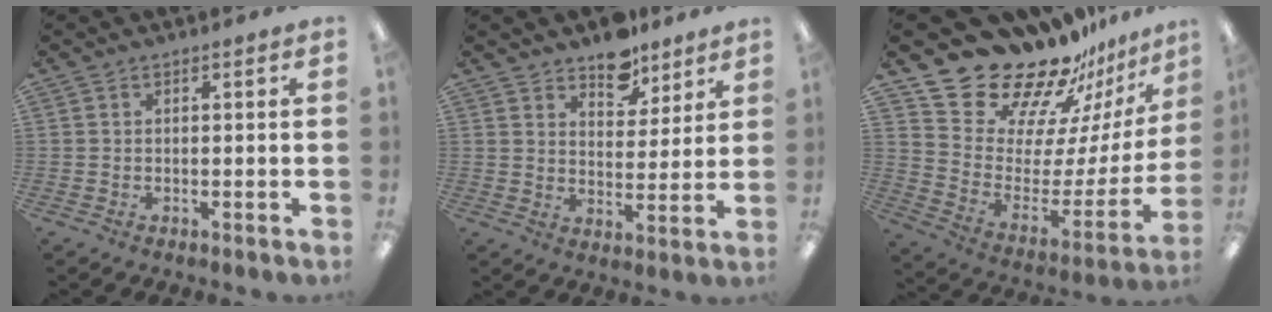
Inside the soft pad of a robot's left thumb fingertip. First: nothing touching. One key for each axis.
{"total": 8.6, "fx": 7.1, "fy": 4.6, "fz": 1.8, "tx": -0.009, "ty": -0.052, "tz": 0.127}
{"total": 22.1, "fx": 19.3, "fy": 8.8, "fz": 6.1, "tx": -0.097, "ty": -0.160, "tz": 0.353}